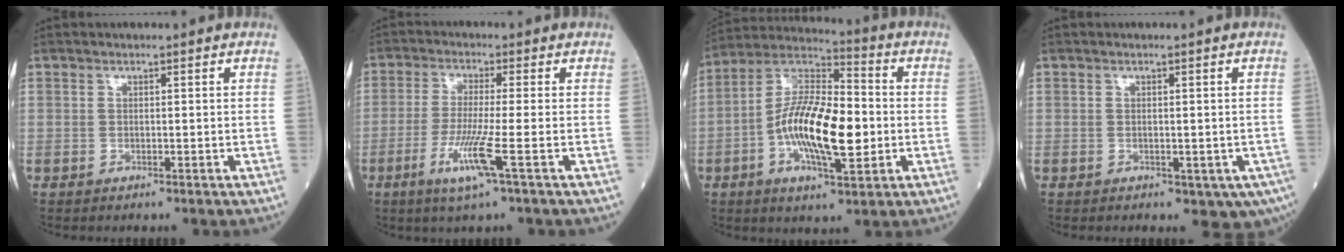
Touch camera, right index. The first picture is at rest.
{"total": 7.1, "force": [-2.9, -0.8, 6.4], "torque": [-0.133, -0.022, -0.059]}
{"total": 15.9, "force": [-2.5, 4.9, 14.9], "torque": [-0.285, 0.010, -0.049]}
{"total": 4.7, "force": [-2.1, 2.6, 3.4], "torque": [-0.026, -0.003, -0.020]}